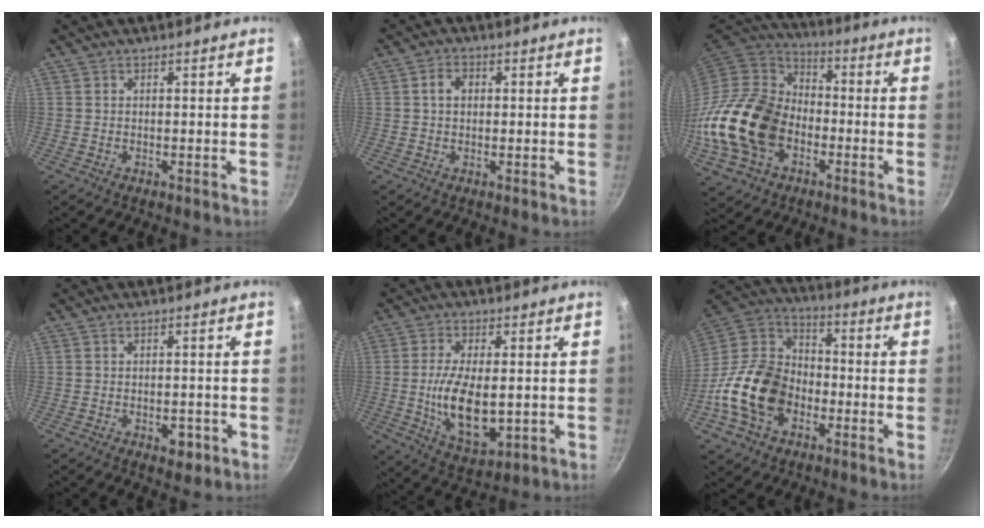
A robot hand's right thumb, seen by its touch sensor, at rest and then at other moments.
{"total": 3.0, "force": [0.4, 2.3, 1.9], "torque": [-0.022, 0.005, 0.005]}
{"total": 21.0, "force": [-5.6, 15.6, 12.9], "torque": [-0.235, 0.045, -0.108]}
{"total": 3.5, "force": [-1.4, 2.0, 2.4], "torque": [-0.019, 0.013, -0.011]}
{"total": 12.6, "force": [-0.8, 6.1, 11.0], "torque": [-0.199, -0.012, -0.005]}
{"total": 18.9, "force": [-6.1, 13.6, 11.6], "torque": [-0.195, 0.048, -0.132]}